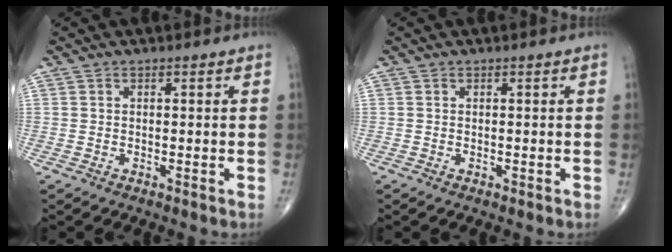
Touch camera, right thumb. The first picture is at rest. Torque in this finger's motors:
{"motor_torque": [-0.22, -0.16, -0.29, -0.23, -0.01]}